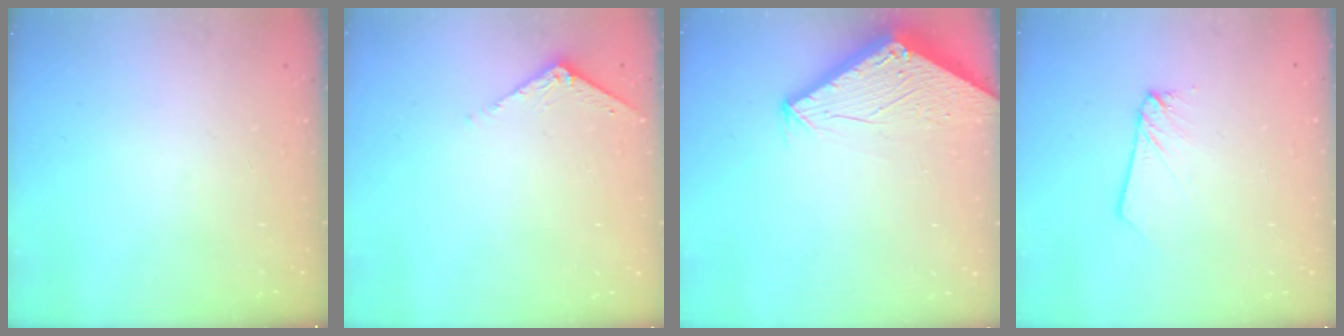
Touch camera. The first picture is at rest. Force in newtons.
{"total": 5.8, "press": 5.8, "slide": 0.7}
{"total": 2.8, "press": 2.8, "slide": 0.1}
{"total": 2.0, "press": 2.0, "slide": 0.1}